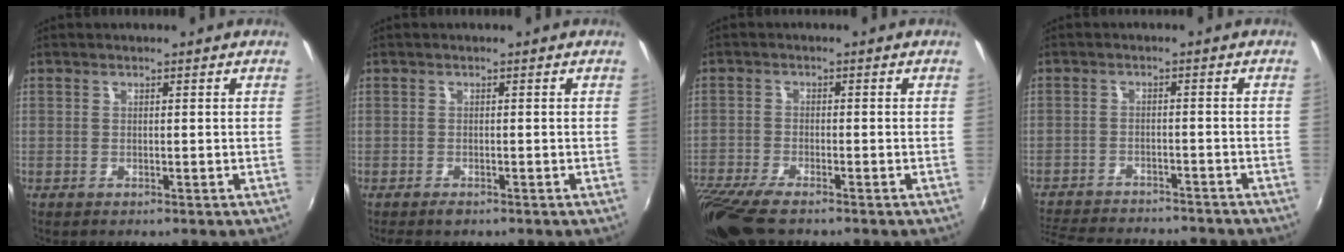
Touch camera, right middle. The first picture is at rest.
{"total": 1.5, "force": [-1.2, 0.6, 0.7], "torque": [-0.015, -0.006, -0.023]}
{"total": 11.2, "force": [-8.8, 2.7, 6.4], "torque": [-0.160, -0.050, -0.164]}
{"total": 16.4, "force": [-14.4, 4.5, 6.4], "torque": [-0.142, -0.012, -0.204]}